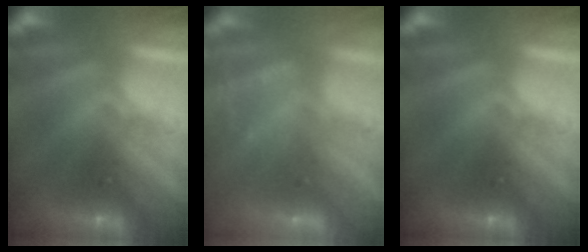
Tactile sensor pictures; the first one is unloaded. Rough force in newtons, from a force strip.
{"total": 3.0}
{"total": 0.0}